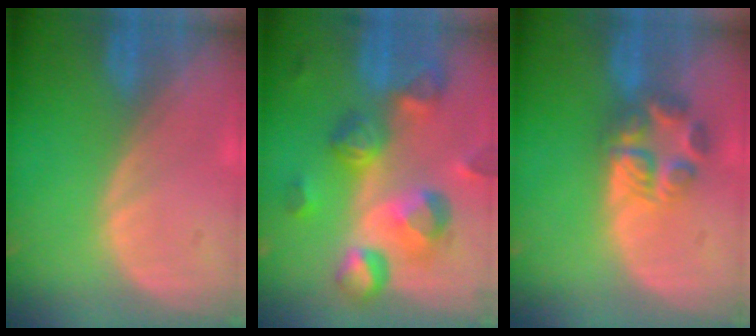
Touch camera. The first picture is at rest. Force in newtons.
{"total": 10.7, "press": 9.6, "slide": 4.8}
{"total": 5.6, "press": 5.5, "slide": 1.0}